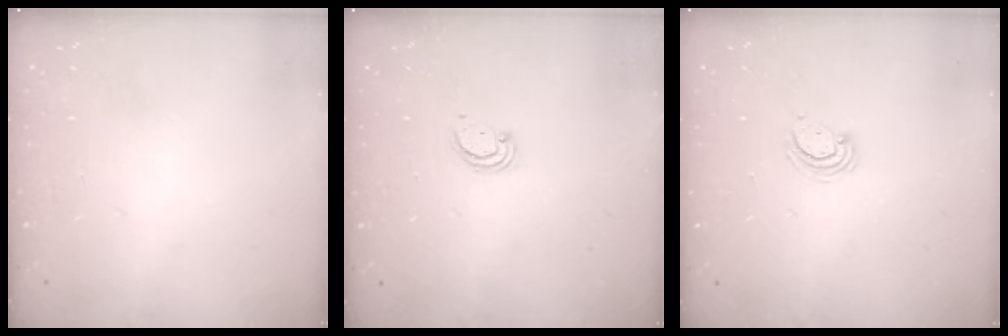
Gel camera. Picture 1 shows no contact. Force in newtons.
{"total": 2.4, "press": 2.4, "slide": 0.2}
{"total": 4.3, "press": 4.3, "slide": 0.4}